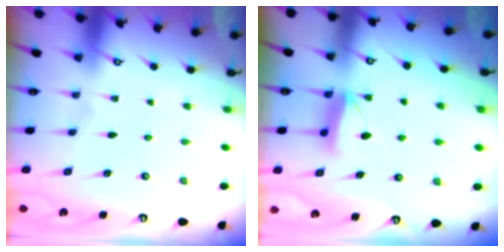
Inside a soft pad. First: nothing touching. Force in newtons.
{"total": 6.1, "press": 6.0, "slide": 0.9}